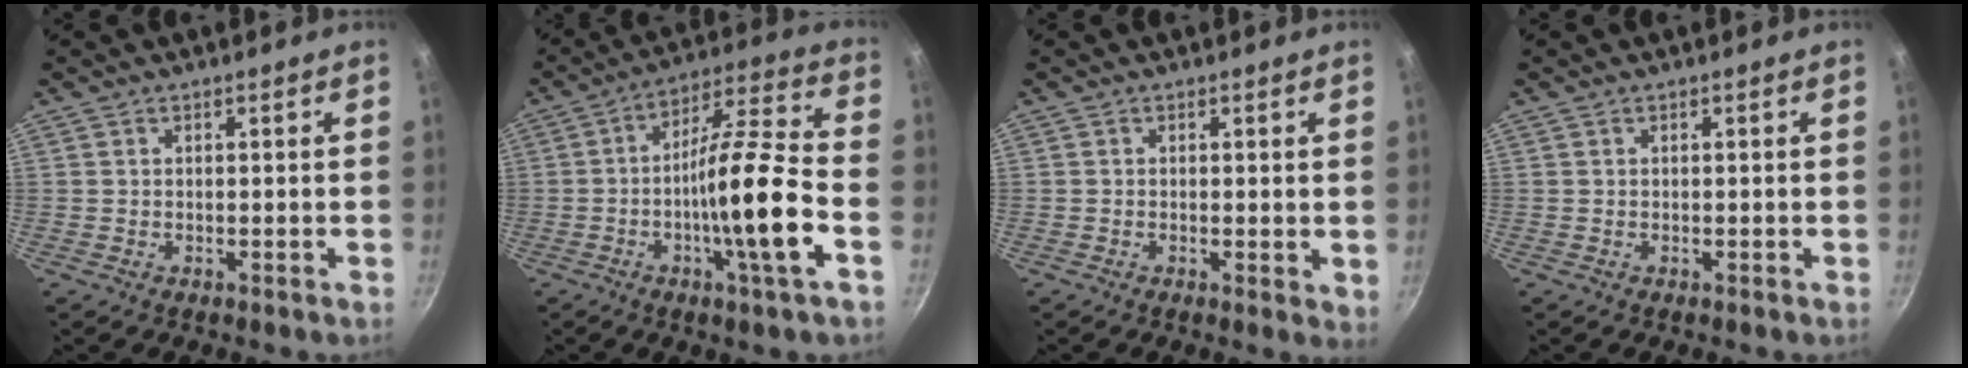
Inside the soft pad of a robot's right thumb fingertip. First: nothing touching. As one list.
[{"total": 16.8, "force": [-4.6, 1.8, 16.1], "torque": [-0.258, 0.037, -0.086]}, {"total": 2.5, "force": [0.1, 1.0, 2.3], "torque": [-0.027, -0.007, -0.001]}, {"total": 0.0}]